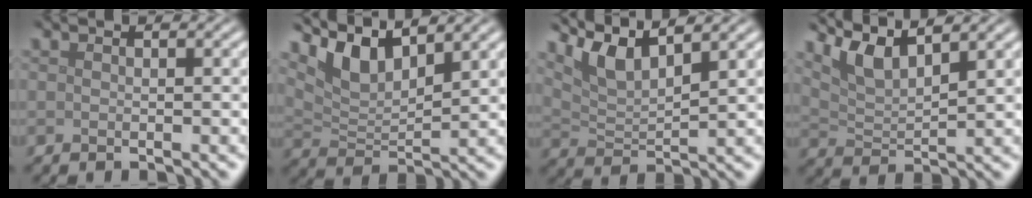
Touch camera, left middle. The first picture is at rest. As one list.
[{"total": 5.2, "force": [3.7, 1.7, 3.1], "torque": [-0.072, -0.005, 0.073]}, {"total": 4.8, "force": [3.6, 1.1, 3.0], "torque": [-0.069, -0.001, 0.072]}, {"total": 4.3, "force": [3.2, 1.0, 2.6], "torque": [-0.060, -0.003, 0.067]}]